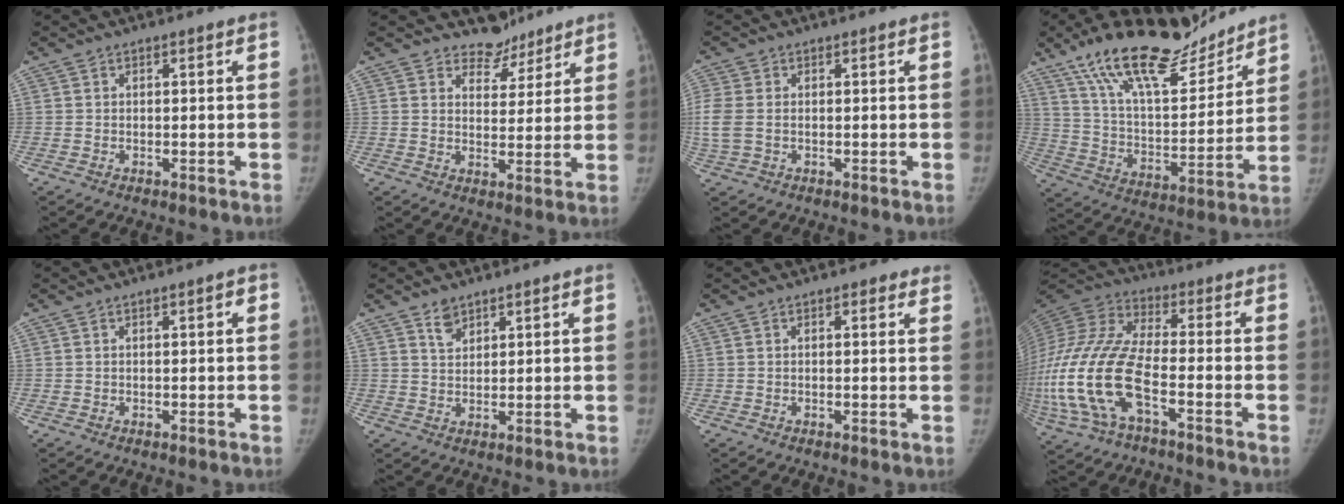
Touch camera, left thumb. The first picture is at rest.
{"total": 5.7, "force": [4.8, 3.0, -0.2], "torque": [0.034, -0.042, 0.076]}
{"total": 5.9, "force": [-0.1, 4.0, 4.4], "torque": [-0.137, 0.003, 0.000]}
{"total": 22.4, "force": [17.2, 7.7, 12.2], "torque": [-0.164, -0.076, 0.294]}
{"total": 1.1, "force": [0.3, 0.3, 1.0], "torque": [-0.012, 0.003, 0.003]}
{"total": 3.2, "force": [2.3, 1.8, 1.1], "torque": [-0.005, -0.015, 0.045]}
{"total": 2.0, "force": [1.5, 1.1, 0.9], "torque": [0.011, -0.004, 0.011]}
{"total": 21.9, "force": [-7.1, 8.9, 18.7], "torque": [-0.451, 0.018, -0.134]}